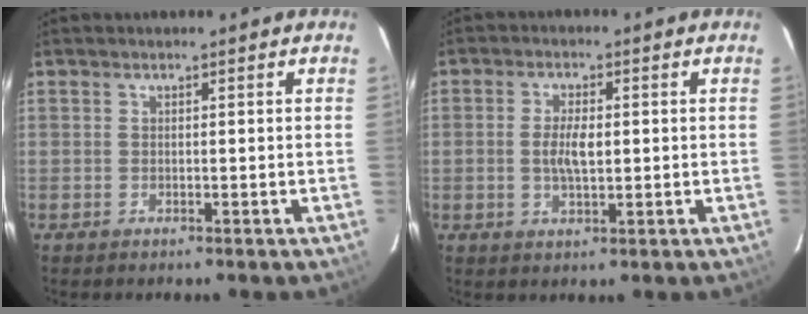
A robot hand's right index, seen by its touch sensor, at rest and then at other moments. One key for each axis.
{"total": 4.5, "fx": 0.0, "fy": 1.9, "fz": 4.1, "tx": -0.079, "ty": 0.000, "tz": 0.002}